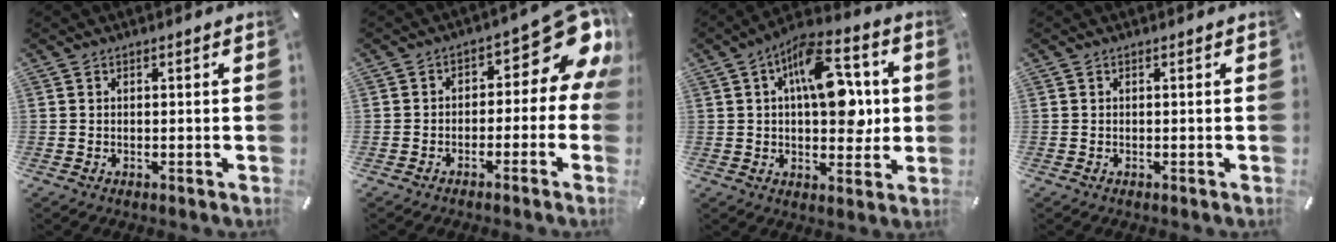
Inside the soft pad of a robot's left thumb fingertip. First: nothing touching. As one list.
[{"total": 11.4, "force": [3.7, 6.2, 8.8], "torque": [-0.100, -0.036, 0.058]}, {"total": 15.6, "force": [3.6, 8.5, 12.6], "torque": [-0.176, -0.002, 0.062]}, {"total": 0.0}]